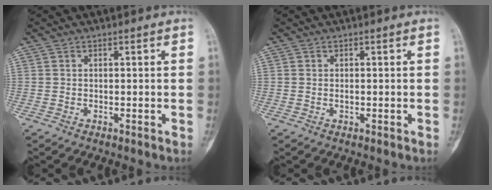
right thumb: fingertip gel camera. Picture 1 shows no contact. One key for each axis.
{"total": 0.7, "fx": -0.1, "fy": 0.4, "fz": 0.5, "tx": -0.012, "ty": 0.000, "tz": -0.002}